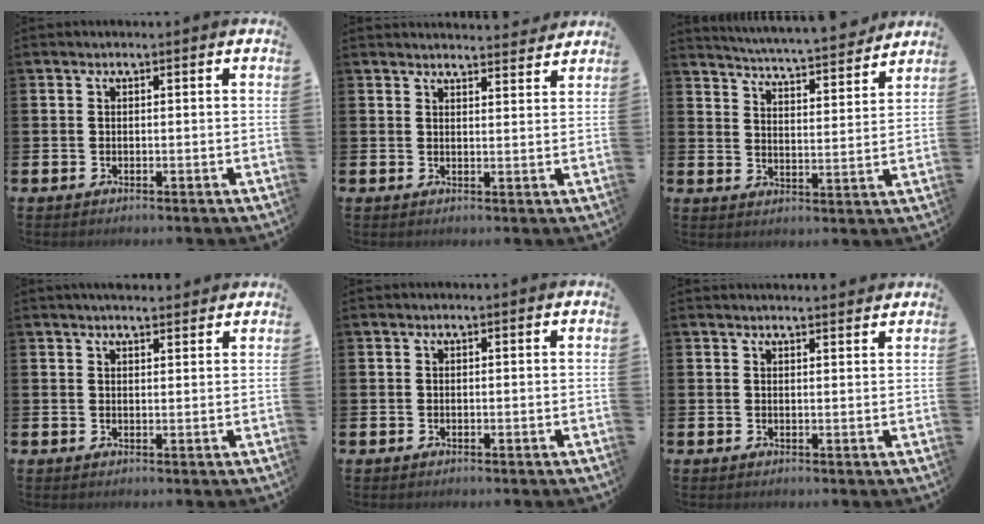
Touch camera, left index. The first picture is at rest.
{"total": 3.1, "force": [3.1, 0.1, -0.1], "torque": [0.009, -0.026, 0.053]}
{"total": 5.6, "force": [5.5, -0.1, 0.8], "torque": [-0.030, -0.049, 0.092]}
{"total": 2.7, "force": [2.6, 0.5, 0.4], "torque": [0.001, -0.013, 0.044]}
{"total": 0.0}
{"total": 1.7, "force": [1.7, 0.1, 0.1], "torque": [0.010, -0.013, 0.028]}